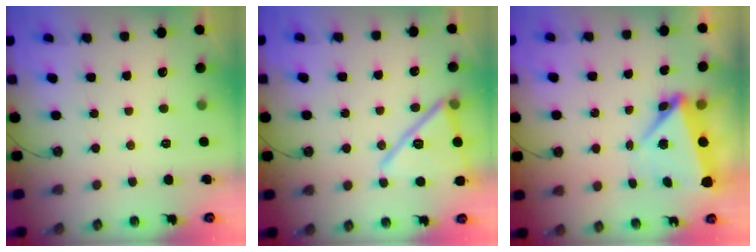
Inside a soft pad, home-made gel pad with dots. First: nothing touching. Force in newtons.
{"total": 16.4, "press": 14.0, "slide": 8.6}
{"total": 6.5, "press": 5.6, "slide": 3.3}